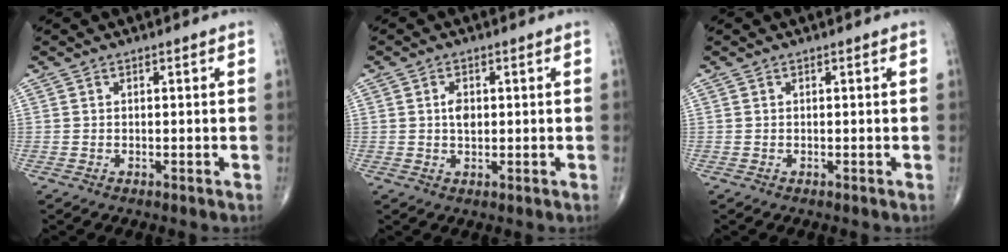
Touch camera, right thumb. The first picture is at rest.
{"total": 2.7, "force": [0.4, 1.7, 2.1], "torque": [-0.032, -0.001, 0.006]}
{"total": 0.0}